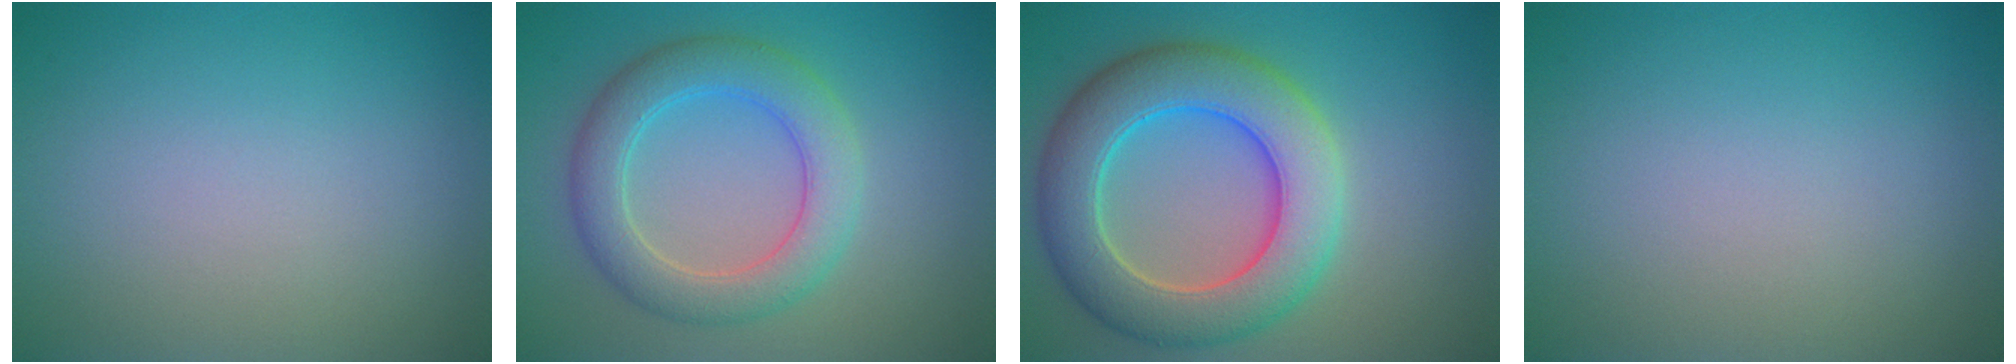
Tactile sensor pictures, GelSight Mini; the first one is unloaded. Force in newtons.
{"total": 5.3, "press": 5.3, "slide": 0.1}
{"total": 8.7, "press": 8.7, "slide": 0.3}
{"total": 0.0}